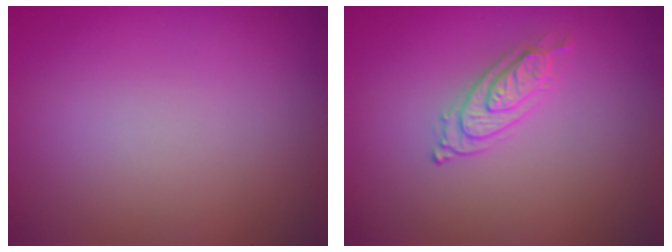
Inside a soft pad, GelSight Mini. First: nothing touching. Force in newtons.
{"total": 2.2, "press": 2.0, "slide": 0.7}